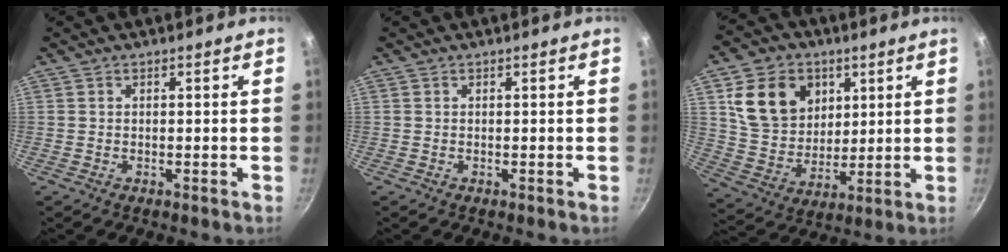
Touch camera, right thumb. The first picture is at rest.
{"total": 0.0}
{"total": 15.6, "force": [5.7, 12.3, 7.8], "torque": [-0.106, -0.012, 0.112]}